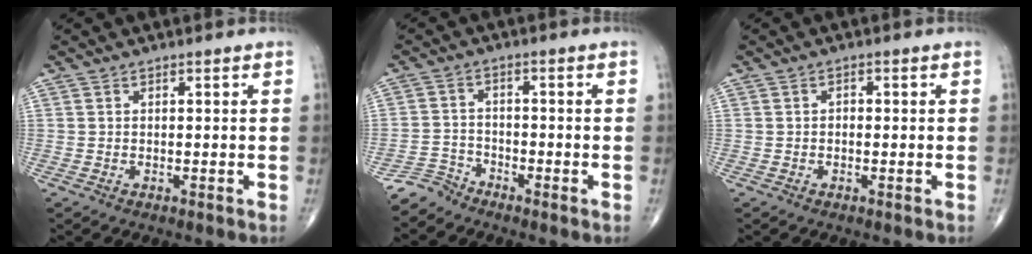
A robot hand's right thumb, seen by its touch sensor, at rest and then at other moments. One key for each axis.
{"total": 3.5, "fx": -3.3, "fy": 0.8, "fz": -0.7, "tx": 0.020, "ty": 0.008, "tz": -0.073}
{"total": 1.0, "fx": 0.0, "fy": 0.6, "fz": 0.7, "tx": -0.010, "ty": 0.004, "tz": -0.002}